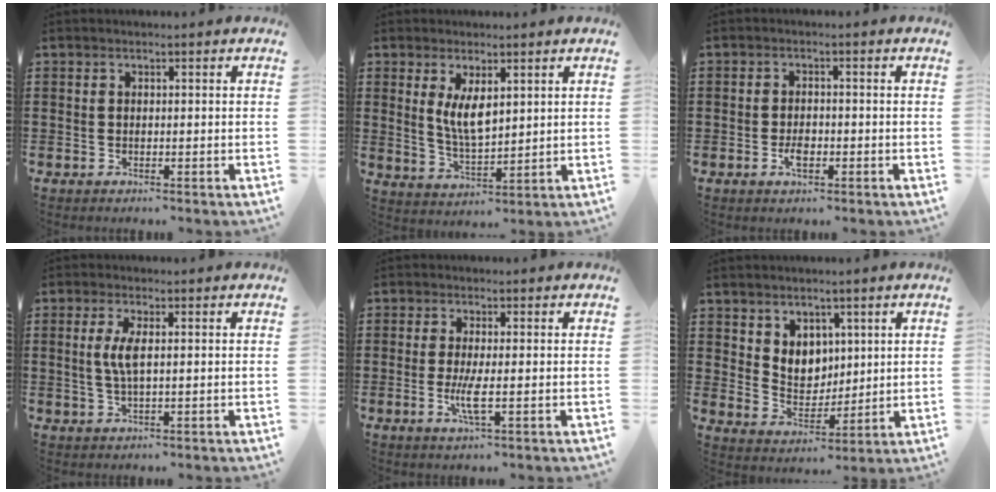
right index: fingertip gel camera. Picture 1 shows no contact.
{"total": 5.3, "force": [1.7, 2.2, 4.5], "torque": [-0.093, 0.002, 0.032]}
{"total": 2.5, "force": [-0.9, 1.2, 2.1], "torque": [-0.047, -0.002, -0.017]}
{"total": 3.7, "force": [0.5, 0.8, 3.5], "torque": [-0.077, -0.002, 0.005]}
{"total": 3.8, "force": [-0.7, 0.3, 3.7], "torque": [-0.079, -0.012, -0.017]}
{"total": 5.5, "force": [3.2, 4.3, 1.3], "torque": [-0.040, -0.002, 0.058]}